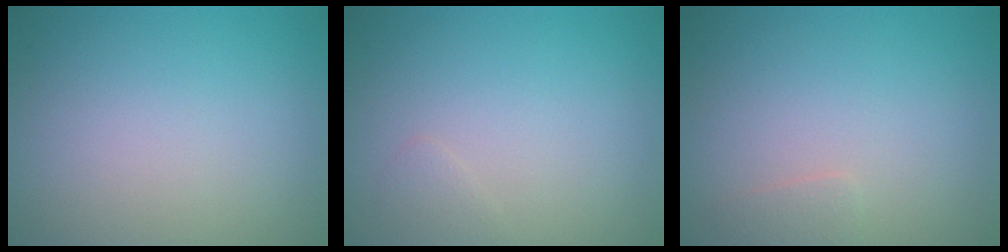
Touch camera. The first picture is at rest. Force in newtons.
{"total": 0.6, "press": 0.6, "slide": 0.0}
{"total": 0.9, "press": 0.9, "slide": 0.0}